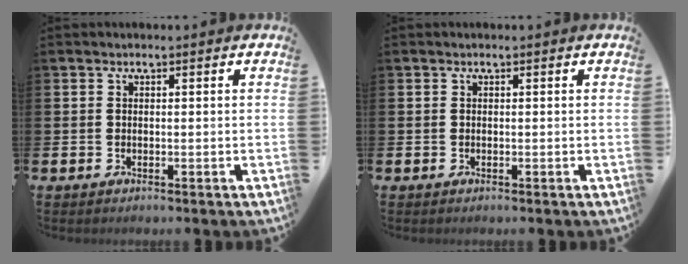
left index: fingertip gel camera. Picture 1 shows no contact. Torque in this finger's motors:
{"motor_torque": [-0.01, 0.02, 0.00, -0.01]}